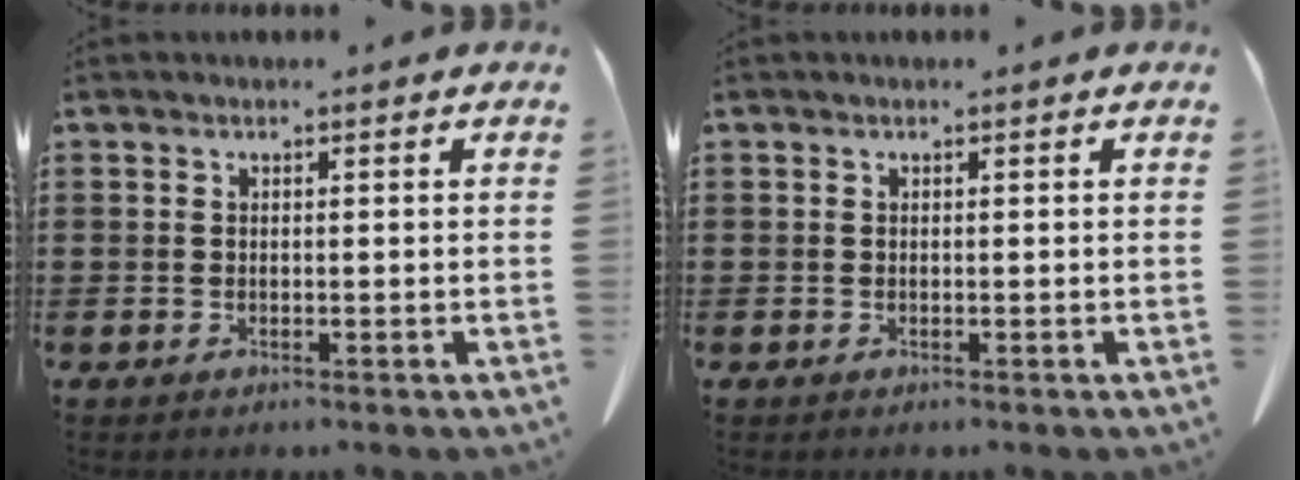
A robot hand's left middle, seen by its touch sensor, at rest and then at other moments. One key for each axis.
{"total": 0.0}